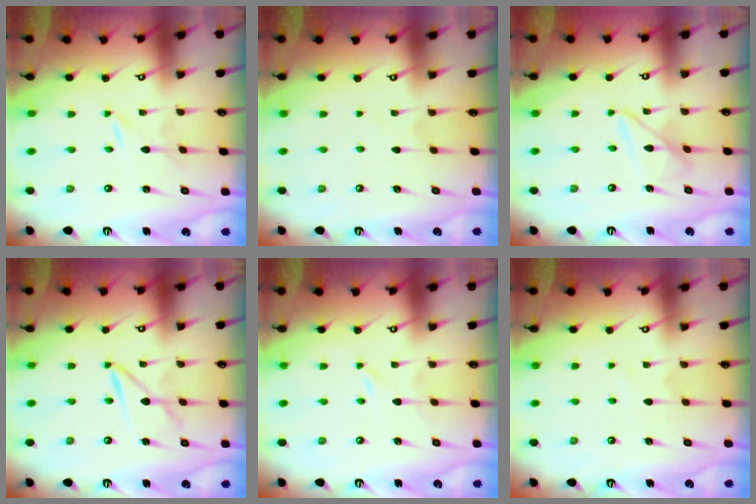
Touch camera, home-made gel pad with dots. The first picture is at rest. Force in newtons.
{"total": 2.2, "press": 2.2, "slide": 0.3}
{"total": 9.0, "press": 9.0, "slide": 0.4}
{"total": 2.9, "press": 2.9, "slide": 0.3}
{"total": 0.0}
{"total": 2.7, "press": 2.7, "slide": 0.3}